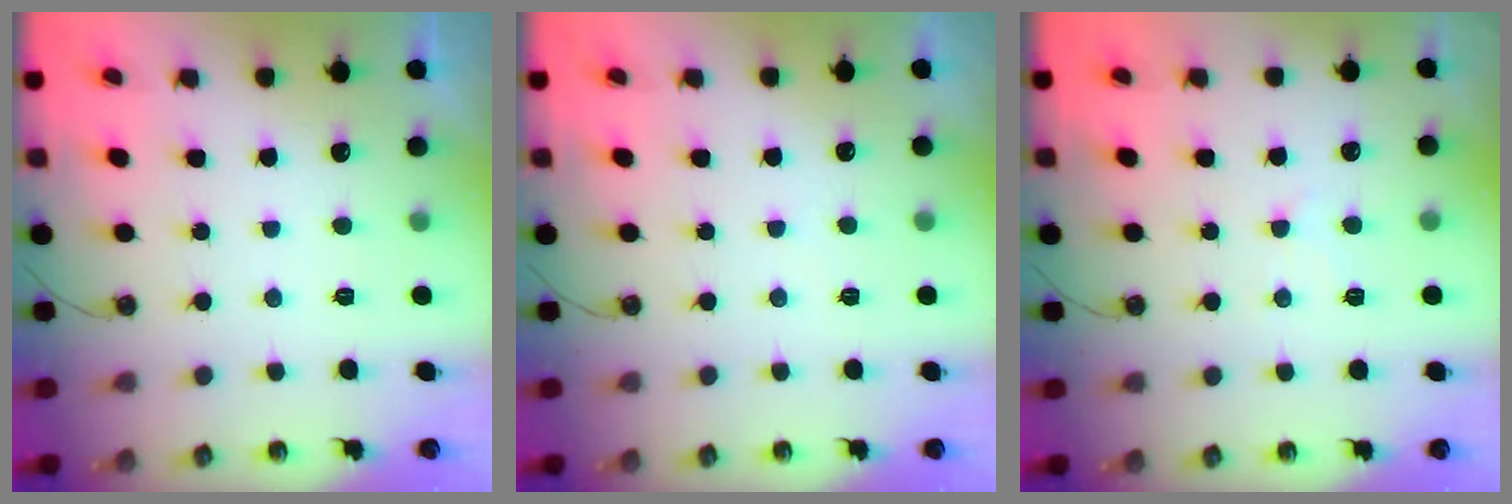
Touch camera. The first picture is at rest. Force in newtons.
{"total": 3.1, "press": 3.0, "slide": 0.5}
{"total": 7.4, "press": 7.3, "slide": 0.8}